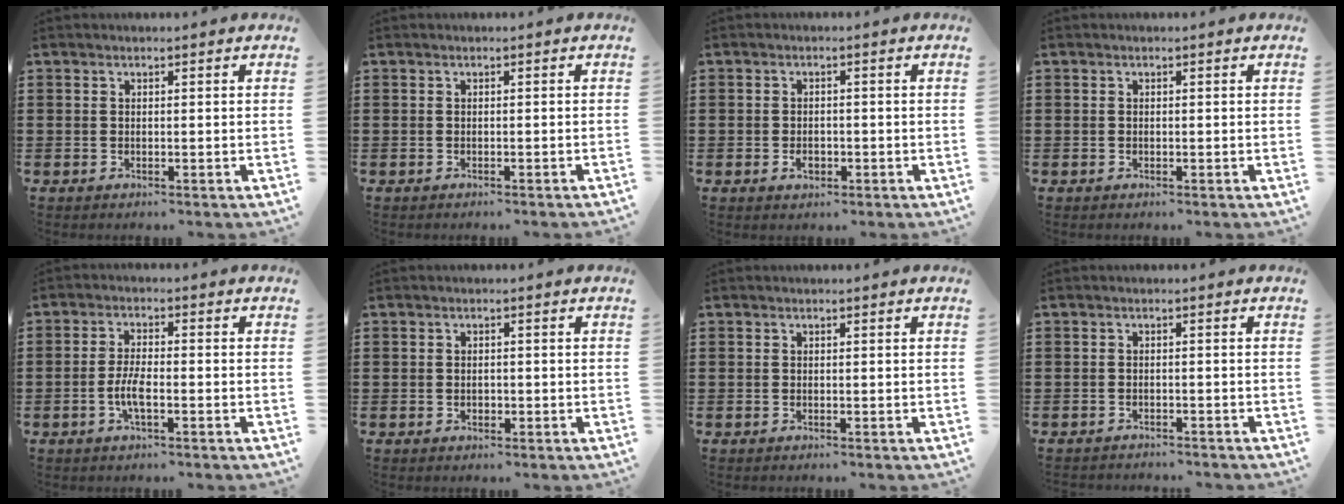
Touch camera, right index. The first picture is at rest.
{"total": 0.5, "force": [-0.4, -0.1, 0.3], "torque": [-0.006, -0.002, -0.008]}
{"total": 1.9, "force": [-0.7, 1.2, 1.3], "torque": [-0.025, 0.001, -0.014]}
{"total": 0.0}
{"total": 3.9, "force": [-1.4, 0.9, 3.6], "torque": [-0.083, -0.005, -0.031]}
{"total": 0.8, "force": [-0.2, 0.6, 0.5], "torque": [-0.011, 0.004, -0.005]}
{"total": 0.0}
{"total": 1.6, "force": [-1.6, 0.1, -0.1], "torque": [-0.005, 0.001, -0.036]}